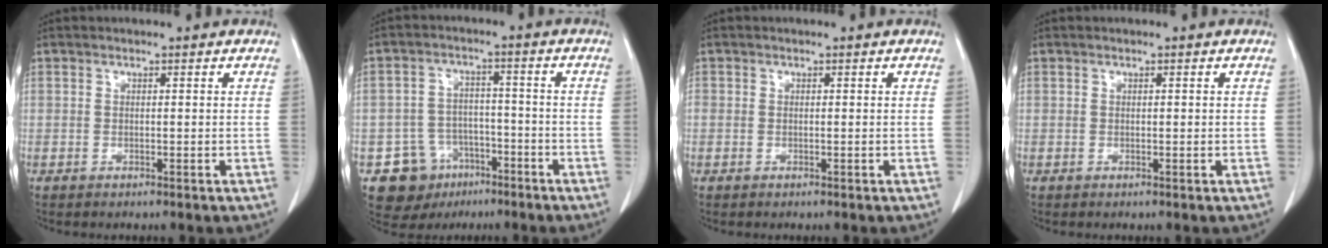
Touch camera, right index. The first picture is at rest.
{"total": 8.9, "force": [-4.7, 7.4, 1.5], "torque": [-0.026, 0.020, -0.062]}
{"total": 0.0}
{"total": 0.0}